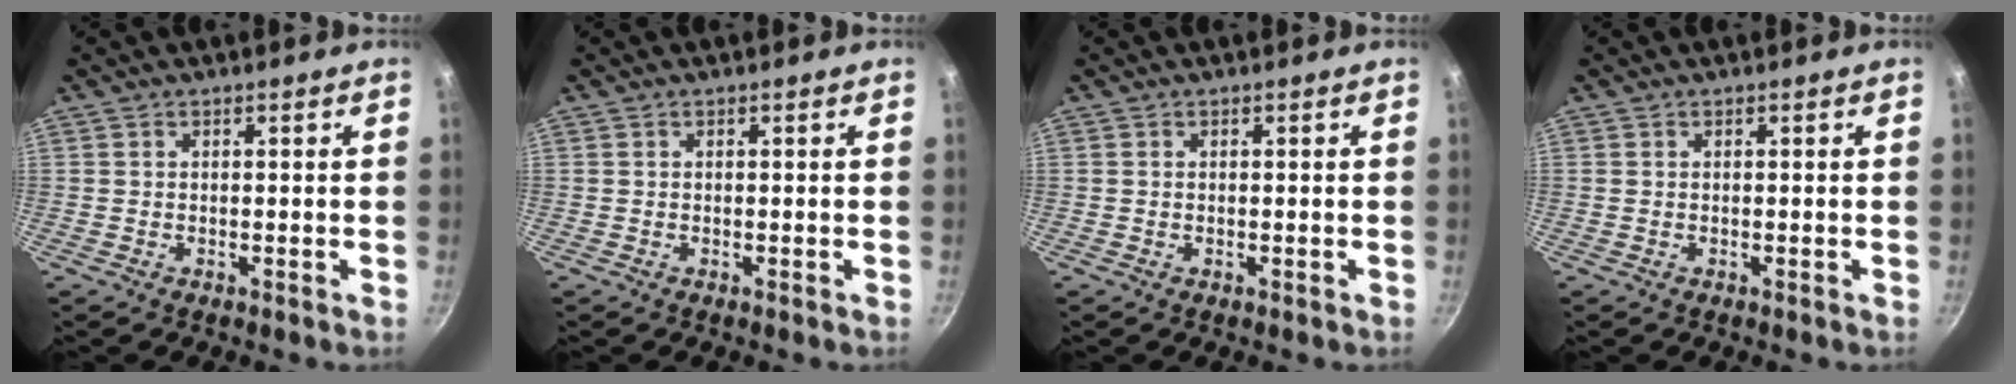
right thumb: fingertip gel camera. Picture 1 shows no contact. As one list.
[{"total": 0.0}, {"total": 0.0}, {"total": 0.0}]